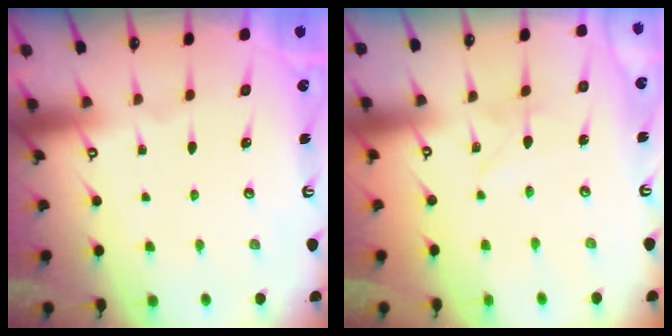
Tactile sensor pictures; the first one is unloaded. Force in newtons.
{"total": 2.0, "press": 1.9, "slide": 0.2}